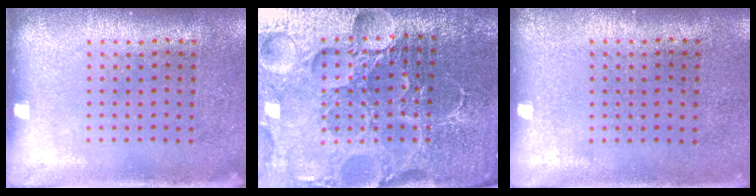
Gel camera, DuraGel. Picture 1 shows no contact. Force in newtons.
{"total": 6.2, "press": 5.6, "slide": 2.7}
{"total": 0.0}